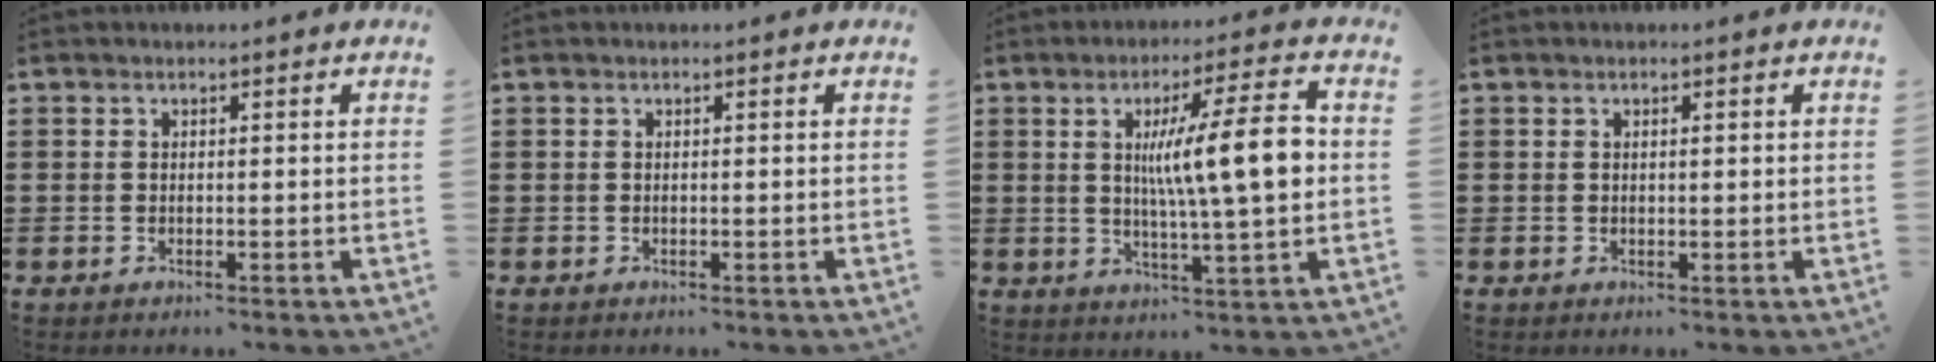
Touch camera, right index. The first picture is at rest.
{"total": 0.0}
{"total": 11.7, "force": [1.2, 1.4, 11.6], "torque": [-0.191, 0.000, 0.013]}
{"total": 0.7, "force": [0.2, 0.2, 0.6], "torque": [-0.012, 0.002, 0.003]}